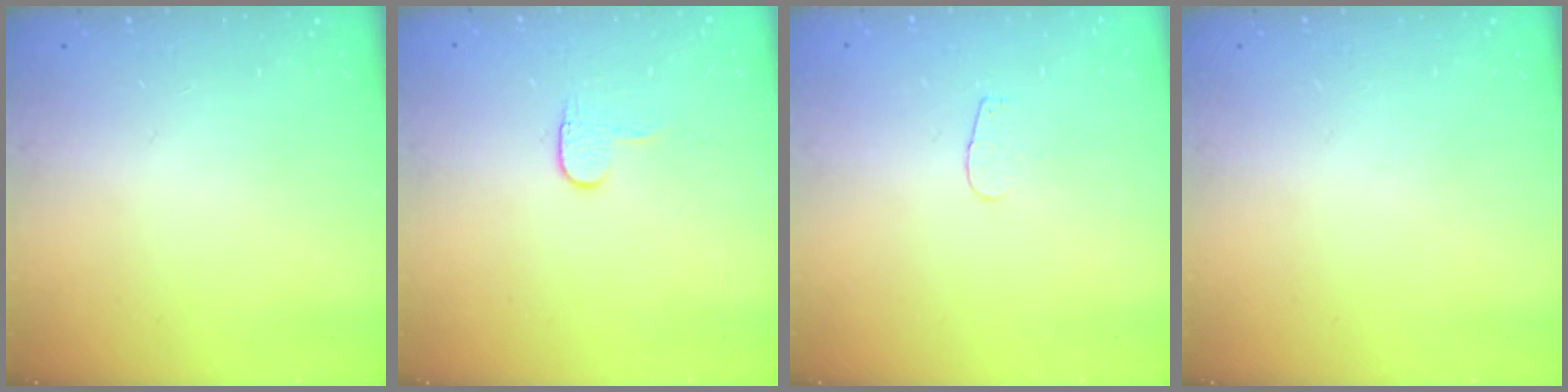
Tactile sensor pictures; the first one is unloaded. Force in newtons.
{"total": 4.5, "press": 4.5, "slide": 0.4}
{"total": 2.8, "press": 2.8, "slide": 0.2}
{"total": 0.0}